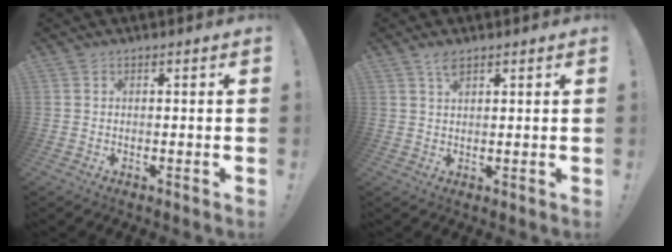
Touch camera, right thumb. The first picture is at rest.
{"total": 3.0, "force": [2.0, 1.0, 1.9], "torque": [-0.029, -0.008, 0.034]}